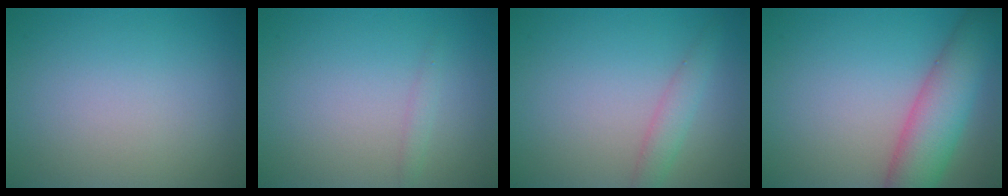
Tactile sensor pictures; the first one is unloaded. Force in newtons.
{"total": 0.8, "press": 0.8, "slide": 0.0}
{"total": 1.9, "press": 1.9, "slide": 0.2}
{"total": 6.4, "press": 6.4, "slide": 0.4}